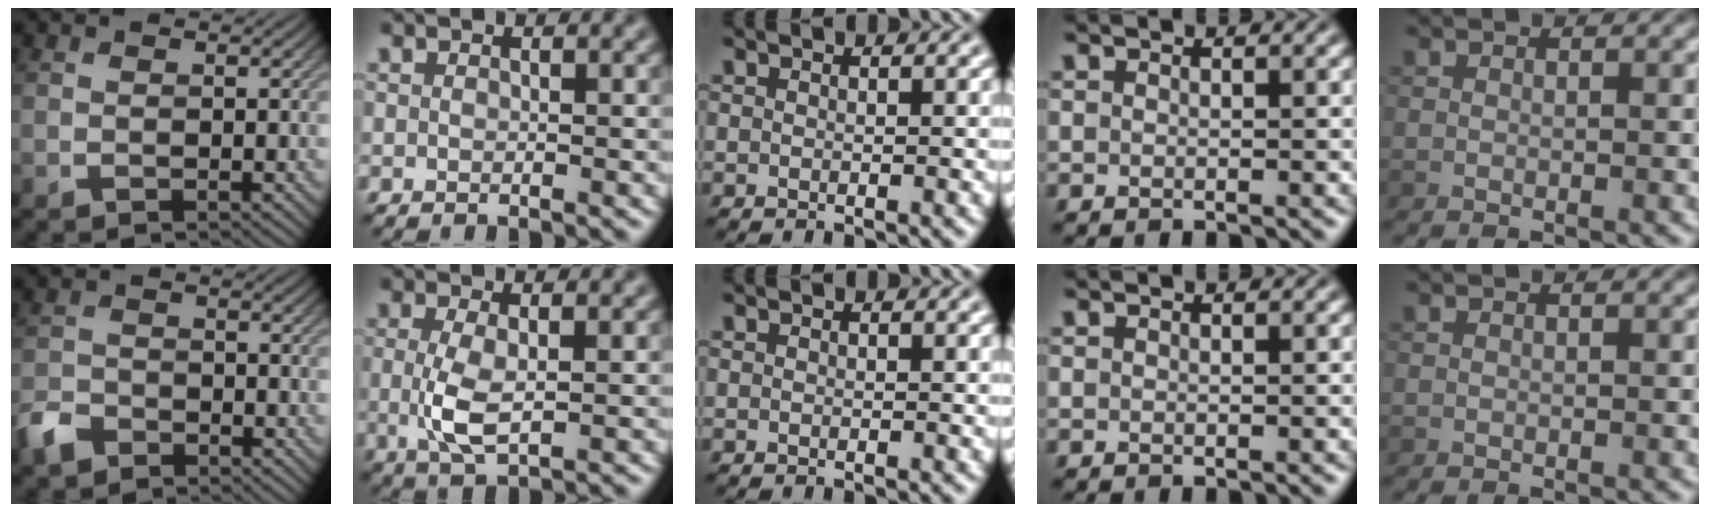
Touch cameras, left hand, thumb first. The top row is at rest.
{"thumb": {"total": 3.5, "force": [-2.7, 1.8, 1.2], "torque": [-0.027, -0.005, -0.064]}, "index": {"total": 3.5, "force": [-0.1, 1.2, 3.3], "torque": [-0.075, -0.004, -0.001]}}